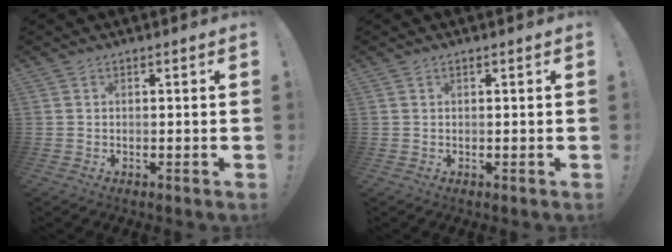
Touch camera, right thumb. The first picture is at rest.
{"total": 0.0}